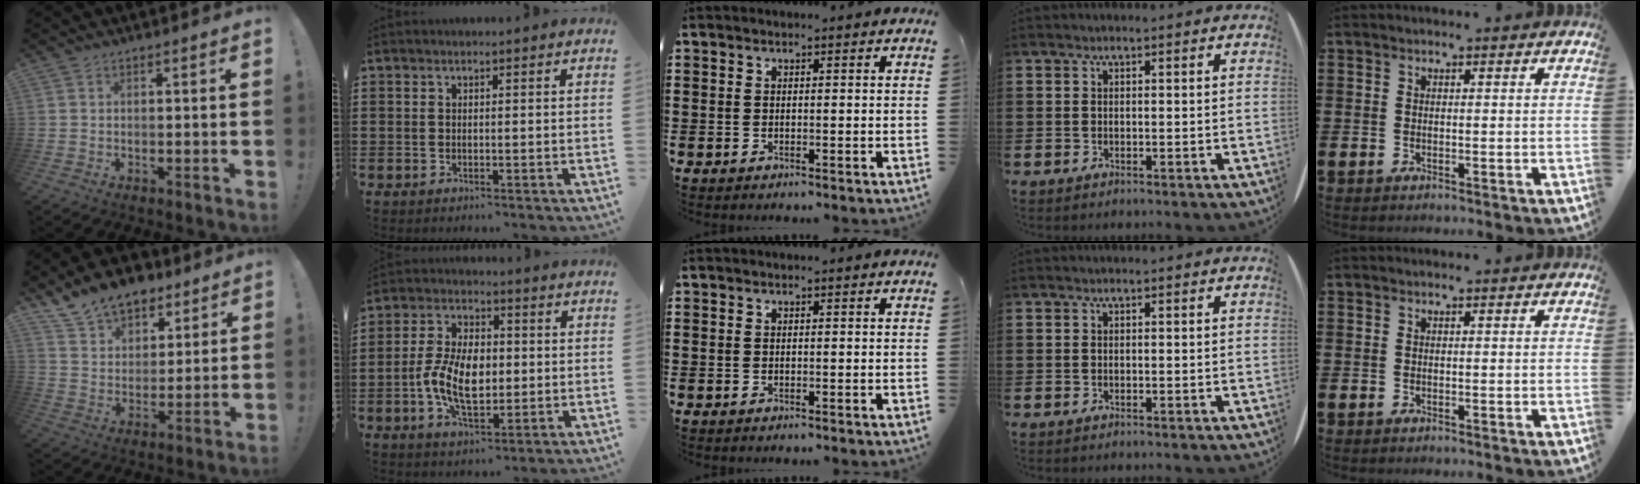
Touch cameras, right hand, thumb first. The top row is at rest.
{"thumb": {"total": 13.2, "force": [10.0, 7.6, 3.9], "torque": [-0.067, -0.072, 0.191]}, "index": {"total": 9.0, "force": [-1.0, 5.2, 7.3], "torque": [-0.157, 0.009, -0.021]}}